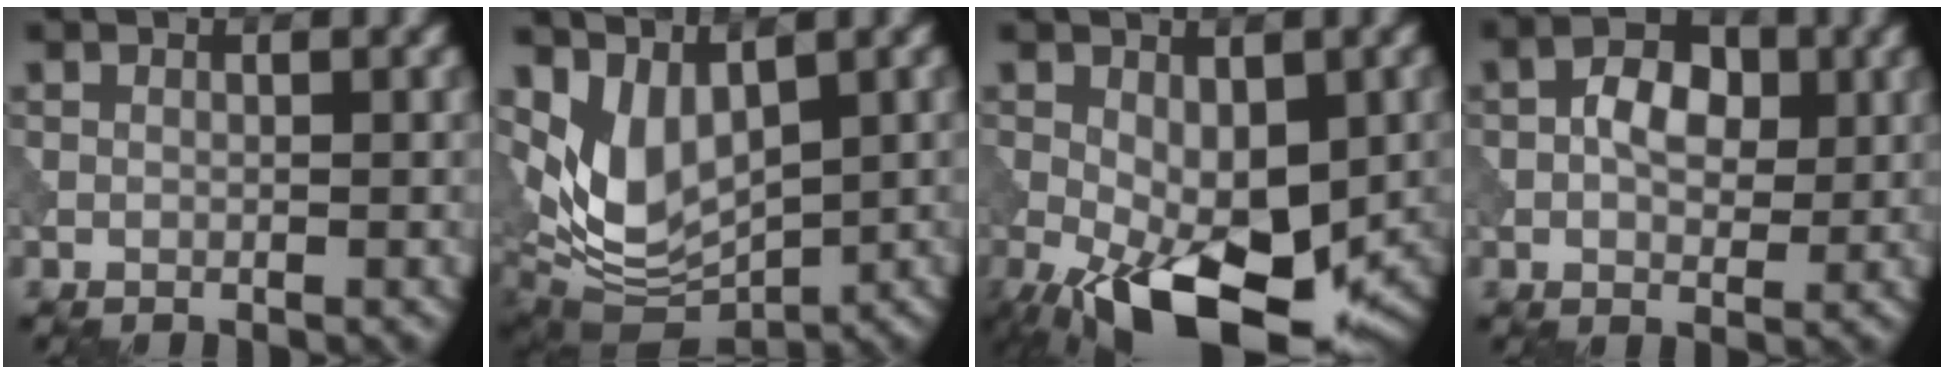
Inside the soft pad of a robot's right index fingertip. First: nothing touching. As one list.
[{"total": 6.4, "force": [1.5, 3.8, 4.9], "torque": [-0.104, -0.021, 0.036]}, {"total": 11.1, "force": [-3.8, 5.6, 8.9], "torque": [-0.153, -0.024, -0.055]}, {"total": 4.0, "force": [0.0, 2.6, 3.0], "torque": [-0.051, 0.004, -0.008]}]